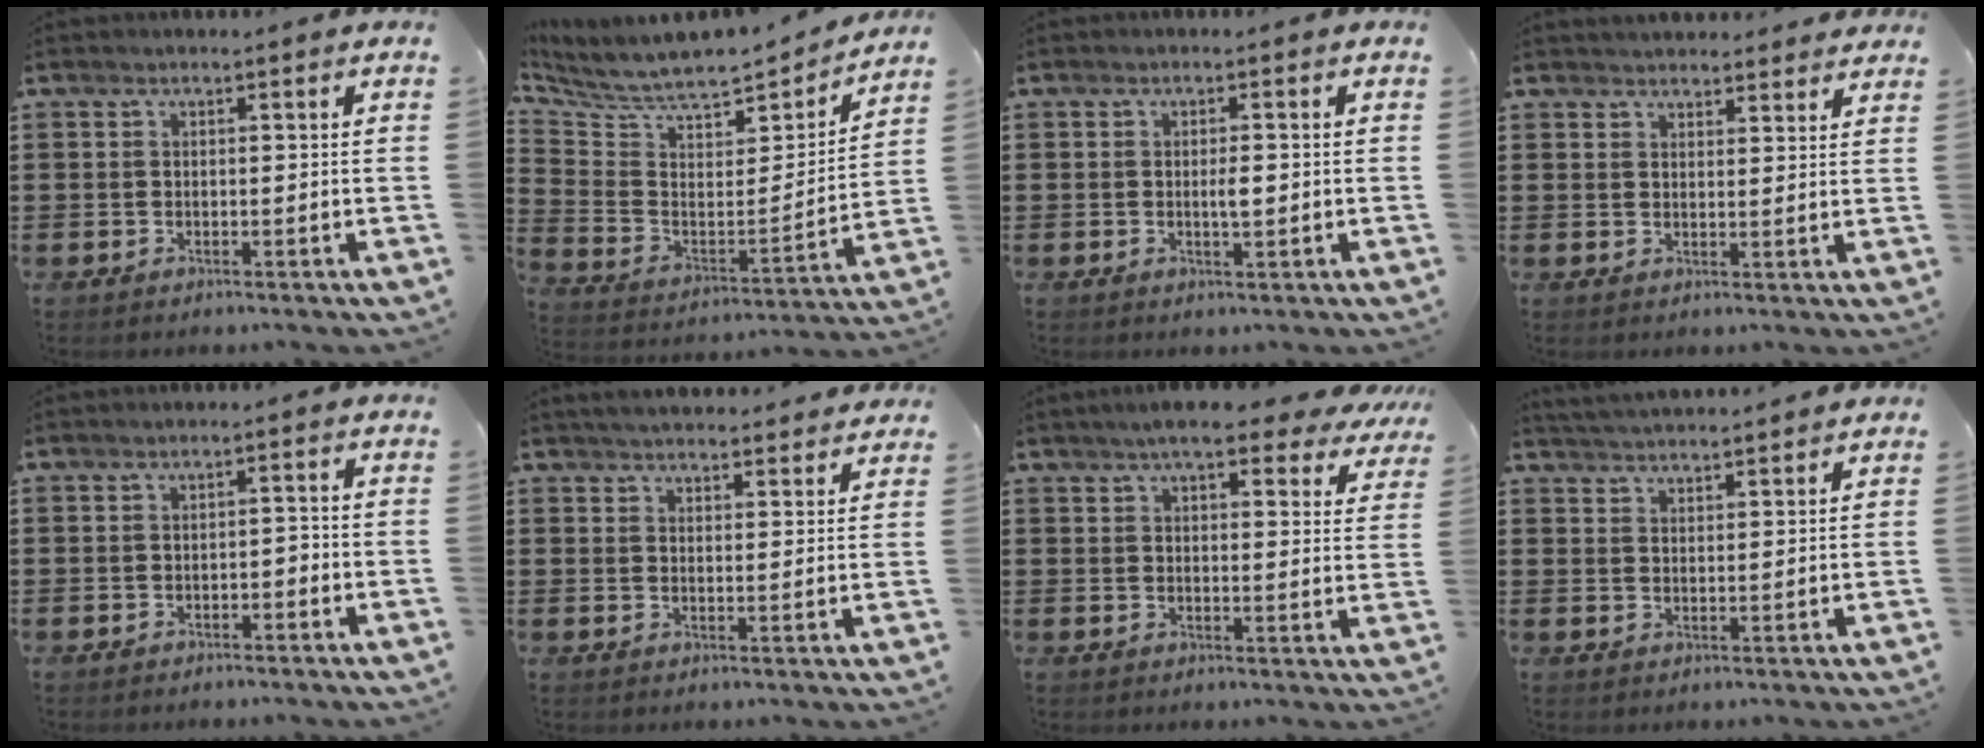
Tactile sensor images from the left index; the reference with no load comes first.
{"total": 6.7, "force": [6.3, 1.4, 1.9], "torque": [-0.073, -0.057, 0.104]}
{"total": 2.1, "force": [-0.1, 0.5, 2.0], "torque": [-0.038, -0.001, -0.001]}
{"total": 2.7, "force": [2.7, 0.3, -0.1], "torque": [-0.004, -0.006, 0.052]}
{"total": 1.2, "force": [-0.9, 0.4, 0.7], "torque": [-0.018, 0.001, -0.020]}
{"total": 3.5, "force": [3.5, 0.0, 0.3], "torque": [-0.015, -0.011, 0.064]}
{"total": 7.0, "force": [5.9, 1.0, 3.5], "torque": [-0.070, -0.018, 0.104]}
{"total": 3.0, "force": [3.0, -0.4, 0.0], "torque": [-0.010, -0.009, 0.056]}